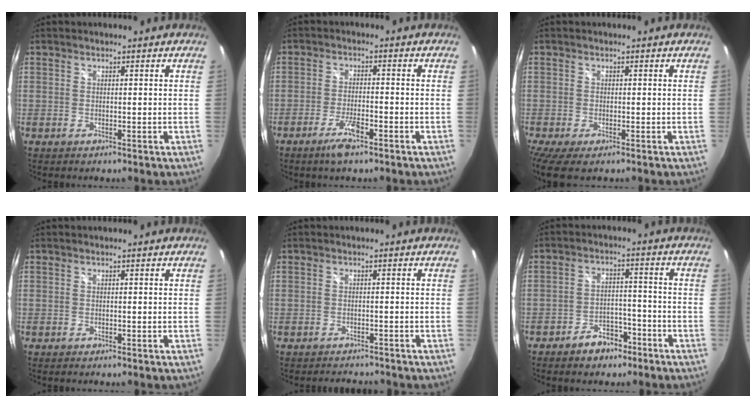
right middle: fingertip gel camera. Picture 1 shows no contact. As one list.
[{"total": 5.1, "force": [-3.4, 1.1, 3.6], "torque": [-0.085, -0.006, -0.063]}, {"total": 4.2, "force": [-2.7, 0.8, 3.1], "torque": [-0.065, -0.025, -0.044]}, {"total": 0.0}, {"total": 3.6, "force": [-3.3, 1.0, 0.8], "torque": [-0.018, -0.005, -0.046]}, {"total": 6.2, "force": [-4.4, 3.5, 2.6], "torque": [-0.058, 0.017, -0.057]}]